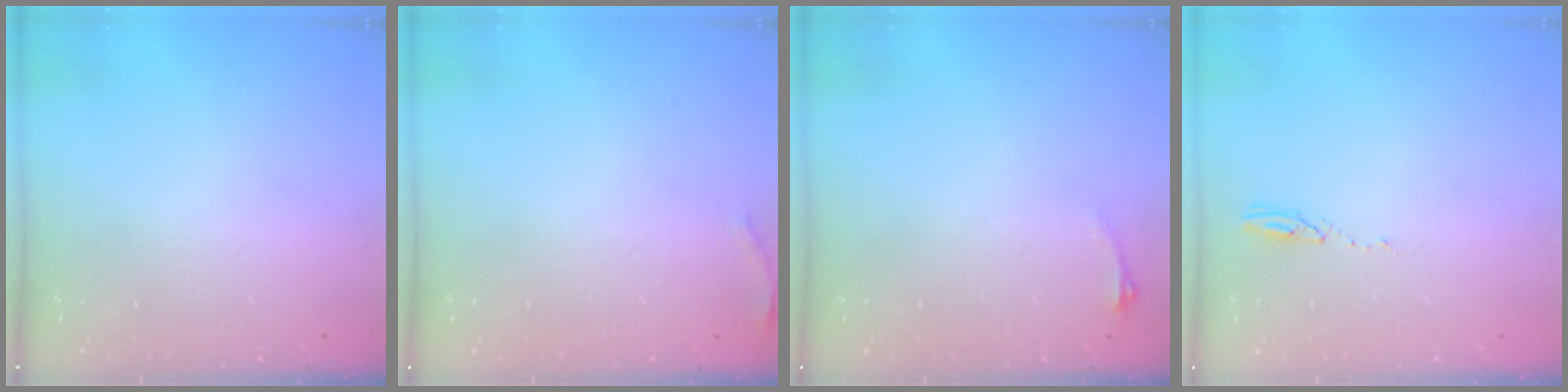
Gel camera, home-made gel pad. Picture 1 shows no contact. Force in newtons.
{"total": 7.3, "press": 5.5, "slide": 4.8}
{"total": 2.9, "press": 2.6, "slide": 1.5}
{"total": 3.4, "press": 3.3, "slide": 0.3}